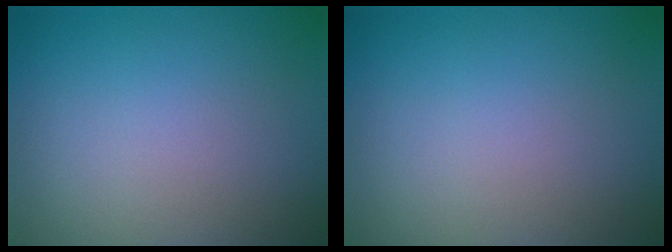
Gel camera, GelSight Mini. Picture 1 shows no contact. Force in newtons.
{"total": 0.0}